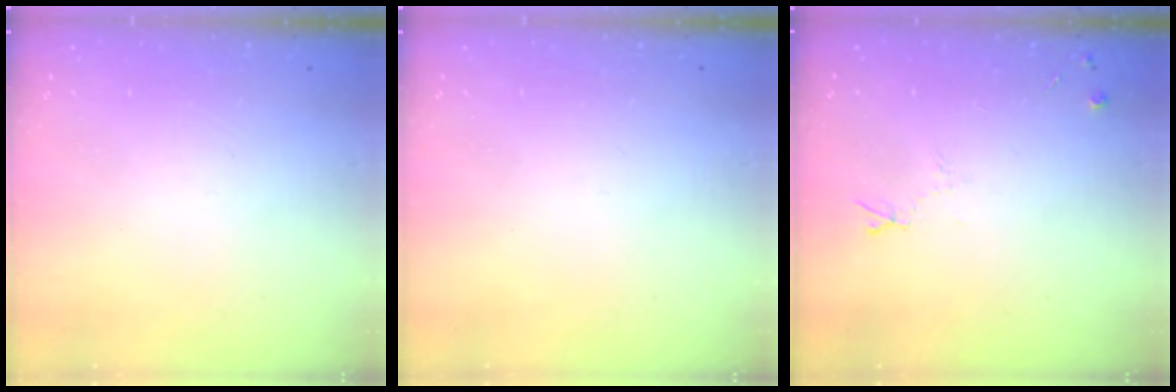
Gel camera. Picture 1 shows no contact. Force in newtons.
{"total": 0.0}
{"total": 5.2, "press": 5.1, "slide": 0.8}